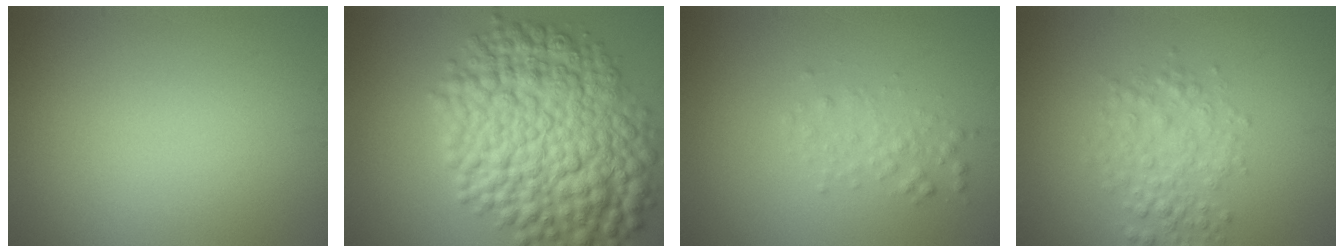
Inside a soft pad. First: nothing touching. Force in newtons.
{"total": 12.6, "press": 12.6, "slide": 0.2}
{"total": 1.5, "press": 1.5, "slide": 0.0}
{"total": 3.1, "press": 3.1, "slide": 0.1}